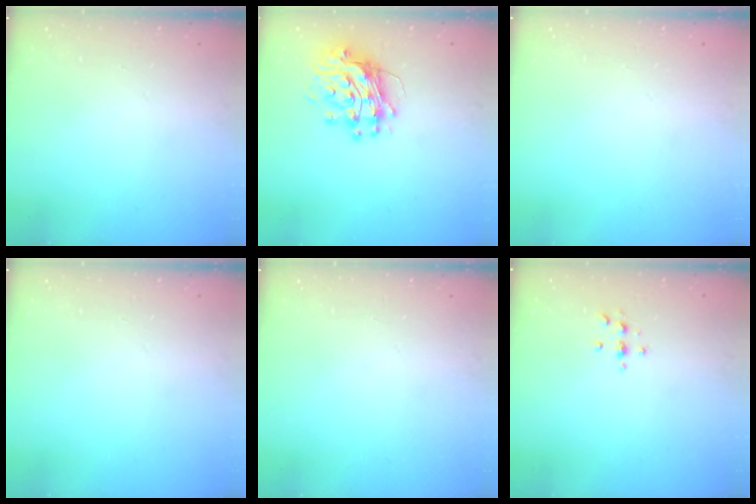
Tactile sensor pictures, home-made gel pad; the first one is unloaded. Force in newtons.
{"total": 13.1, "press": 13.1, "slide": 1.3}
{"total": 0.0}
{"total": 0.0}
{"total": 0.0}
{"total": 3.0, "press": 3.0, "slide": 0.4}